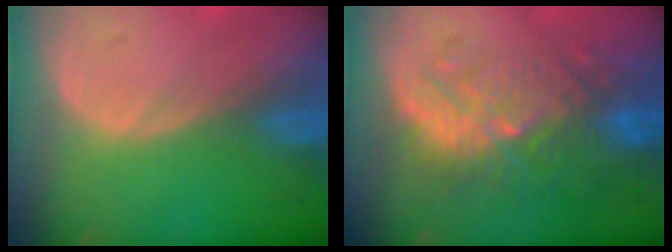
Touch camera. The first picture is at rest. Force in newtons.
{"total": 10.8, "press": 9.8, "slide": 4.5}